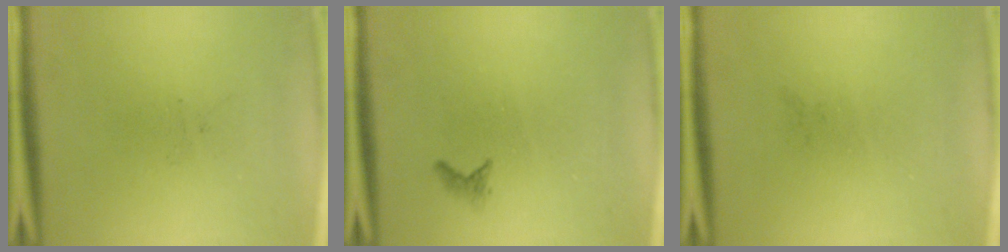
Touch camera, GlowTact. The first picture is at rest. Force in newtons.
{"total": 0.7}
{"total": 0.0}